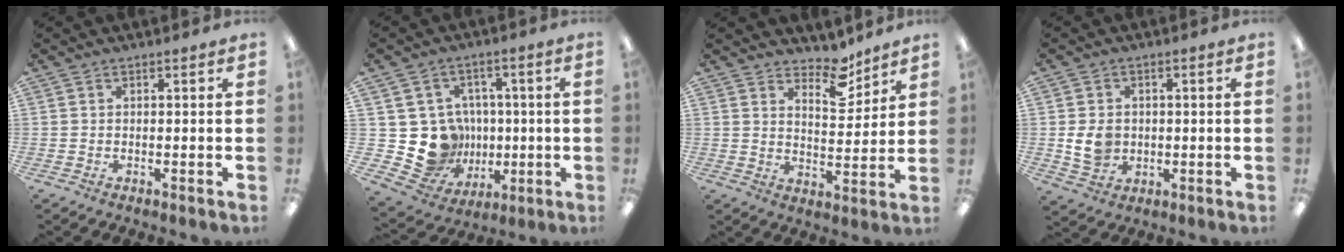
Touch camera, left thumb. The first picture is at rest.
{"total": 14.7, "force": [-1.3, 13.7, 5.0], "torque": [-0.115, 0.004, 0.008]}
{"total": 9.2, "force": [7.2, 4.1, 4.0], "torque": [-0.046, -0.049, 0.124]}
{"total": 6.4, "force": [-0.3, 5.3, 3.6], "torque": [-0.063, 0.002, -0.005]}